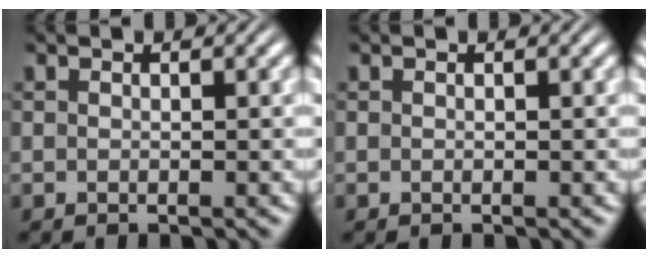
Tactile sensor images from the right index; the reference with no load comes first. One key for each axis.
{"total": 0.0}